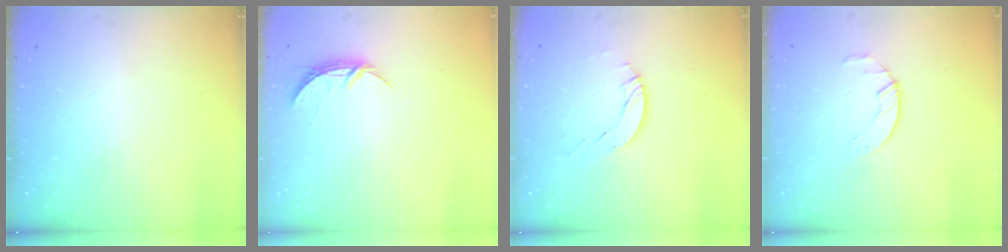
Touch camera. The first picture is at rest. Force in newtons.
{"total": 5.1, "press": 5.1, "slide": 0.6}
{"total": 4.9, "press": 4.9, "slide": 0.5}
{"total": 1.6, "press": 1.6, "slide": 0.3}